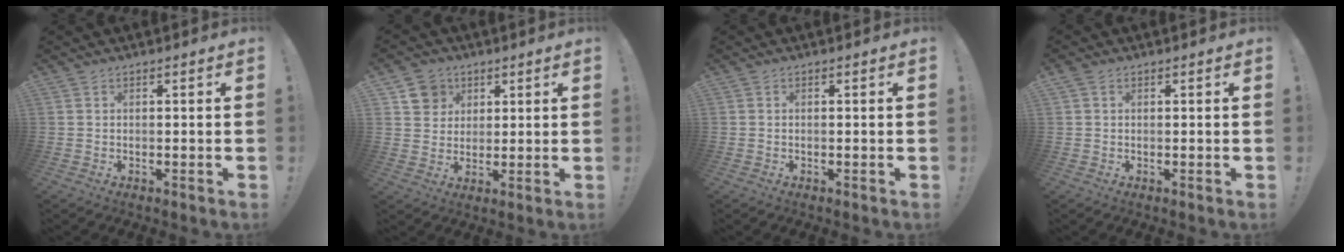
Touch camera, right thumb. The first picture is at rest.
{"total": 8.4, "force": [4.1, 7.1, 1.6], "torque": [-0.019, -0.022, 0.082]}
{"total": 0.0}
{"total": 0.7, "force": [0.4, 0.4, 0.4], "torque": [-0.002, -0.002, 0.007]}